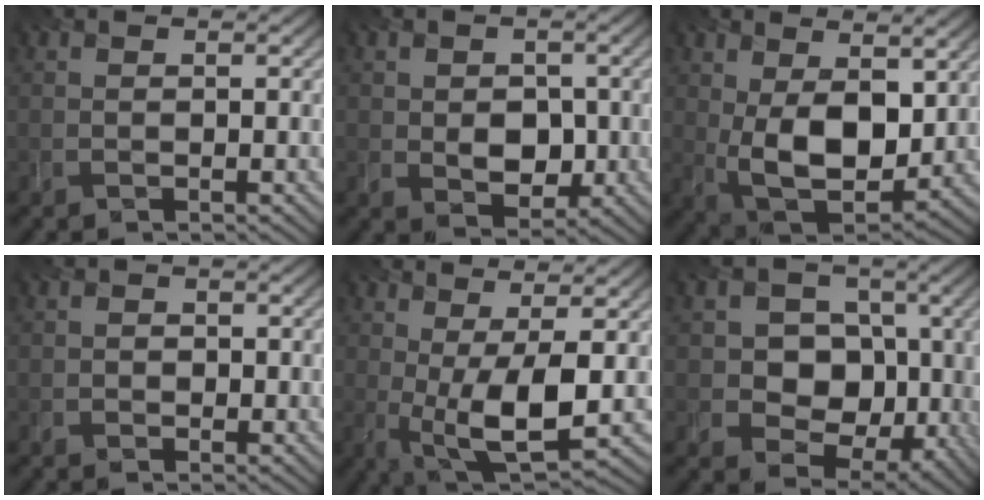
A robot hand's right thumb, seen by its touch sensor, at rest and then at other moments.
{"total": 4.1, "force": [-0.2, 3.2, 2.6], "torque": [-0.046, -0.011, -0.001]}
{"total": 11.1, "force": [1.6, 6.4, 9.0], "torque": [-0.192, -0.015, 0.034]}
{"total": 0.8, "force": [-0.3, 0.8, 0.0], "torque": [0.007, -0.006, -0.004]}
{"total": 8.7, "force": [-0.4, 2.9, 8.2], "torque": [-0.157, -0.008, -0.004]}
{"total": 10.0, "force": [0.4, 8.5, 5.4], "torque": [-0.097, -0.013, -0.014]}